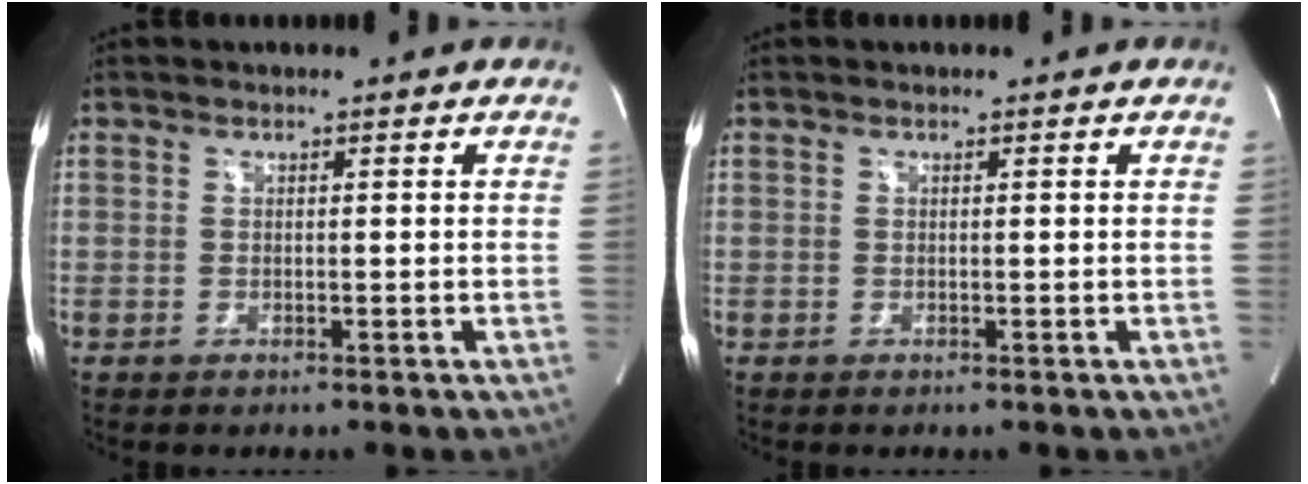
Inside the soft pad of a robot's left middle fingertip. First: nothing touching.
{"total": 0.0}